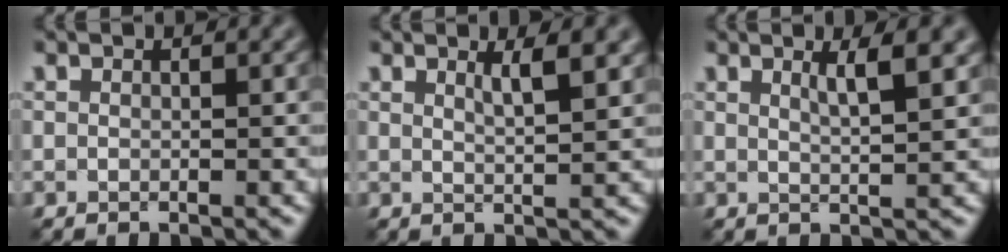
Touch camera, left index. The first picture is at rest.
{"total": 2.8, "force": [1.4, 0.7, 2.3], "torque": [-0.022, 0.000, 0.019]}
{"total": 3.2, "force": [1.5, 0.7, 2.7], "torque": [-0.028, 0.001, 0.021]}